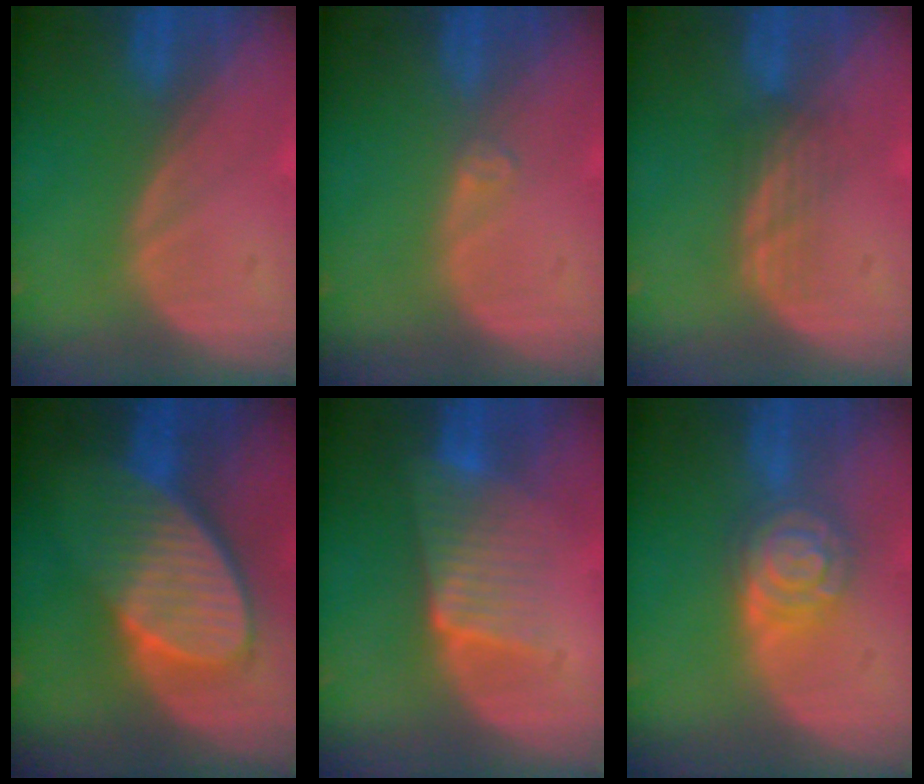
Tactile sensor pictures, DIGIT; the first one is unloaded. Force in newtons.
{"total": 1.1, "press": 0.8, "slide": 0.7}
{"total": 2.8, "press": 2.5, "slide": 1.2}
{"total": 9.0, "press": 8.1, "slide": 3.9}
{"total": 6.2, "press": 5.9, "slide": 1.8}
{"total": 6.7, "press": 6.6, "slide": 0.4}